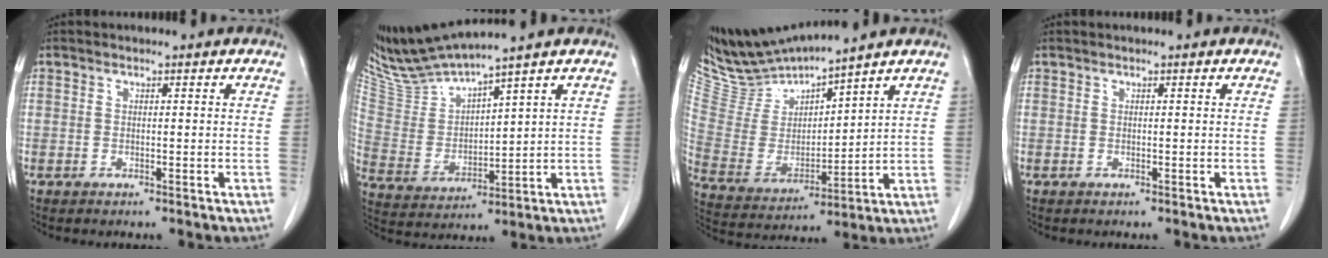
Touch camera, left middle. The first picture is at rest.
{"total": 10.1, "force": [9.5, -1.0, 3.4], "torque": [-0.084, -0.004, 0.202]}
{"total": 11.3, "force": [10.9, -0.2, 2.7], "torque": [-0.070, -0.007, 0.233]}
{"total": 0.0}